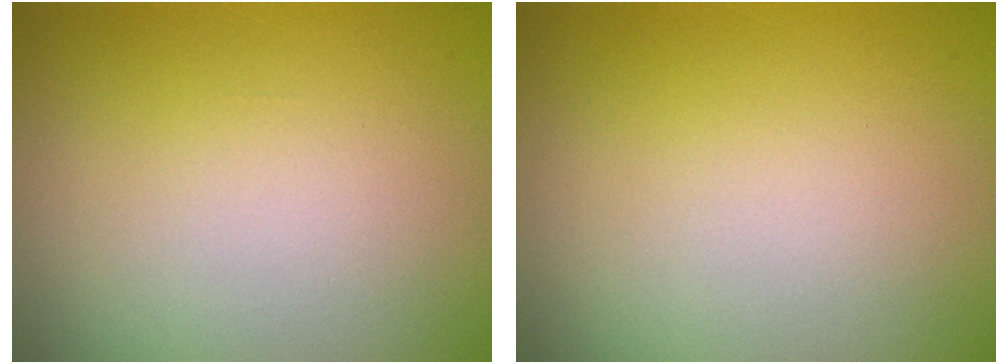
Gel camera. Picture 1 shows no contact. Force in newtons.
{"total": 0.0}